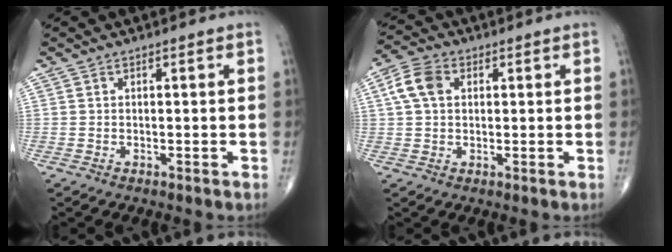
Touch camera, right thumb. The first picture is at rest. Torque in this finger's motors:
{"motor_torque": [-0.15, 0.36, 0.21, -0.20, 0.05]}